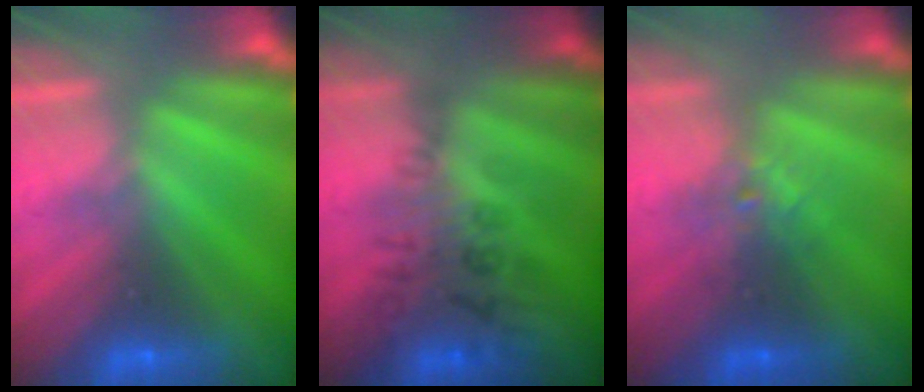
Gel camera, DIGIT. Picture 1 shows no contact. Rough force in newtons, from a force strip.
{"total": 2.9}
{"total": 2.1}